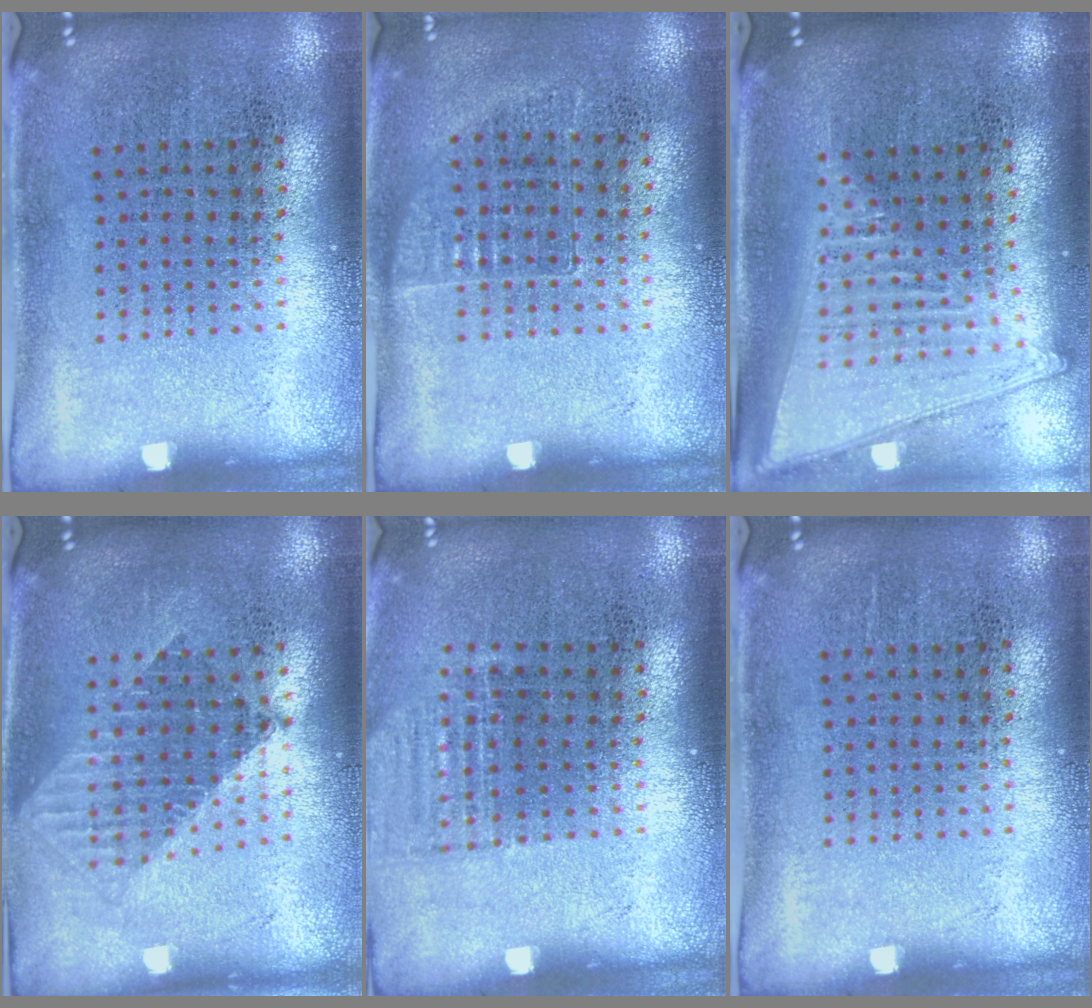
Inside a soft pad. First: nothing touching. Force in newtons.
{"total": 0.7, "press": 0.7, "slide": 0.1}
{"total": 2.0, "press": 1.7, "slide": 1.0}
{"total": 1.6, "press": 1.3, "slide": 1.0}
{"total": 0.9, "press": 0.9, "slide": 0.3}
{"total": 0.0}